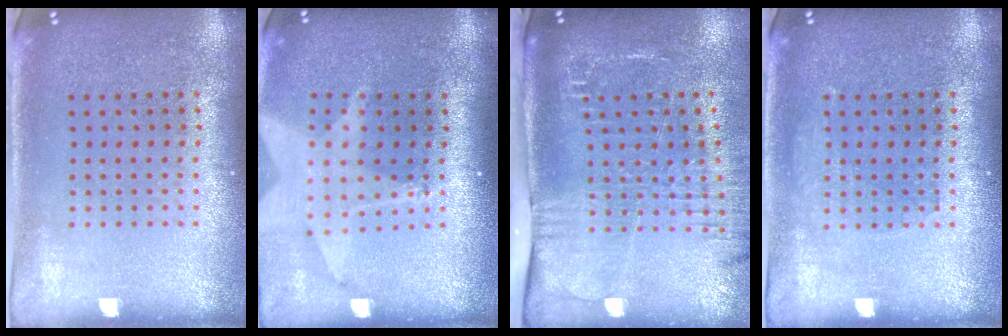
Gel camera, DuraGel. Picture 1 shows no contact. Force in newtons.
{"total": 2.0, "press": 1.5, "slide": 1.3}
{"total": 2.6, "press": 2.1, "slide": 1.6}
{"total": 0.9, "press": 0.9, "slide": 0.2}